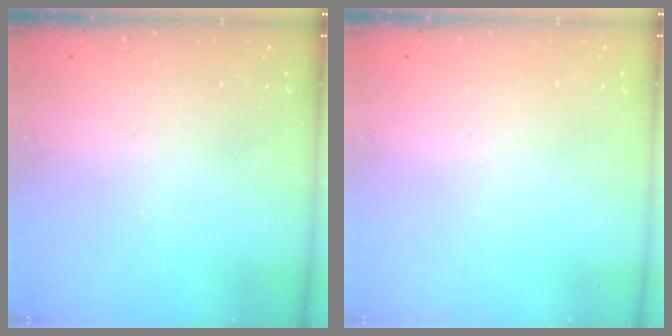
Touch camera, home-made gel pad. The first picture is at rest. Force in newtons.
{"total": 0.0}